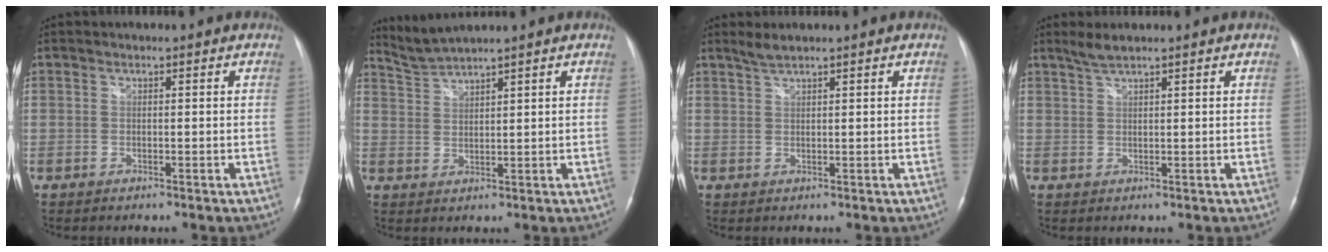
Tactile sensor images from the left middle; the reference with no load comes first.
{"total": 3.8, "force": [3.5, -1.2, 0.3], "torque": [-0.018, -0.003, 0.080]}
{"total": 1.8, "force": [1.6, -0.1, 0.8], "torque": [-0.021, 0.005, 0.037]}
{"total": 2.2, "force": [1.9, -0.1, 1.1], "torque": [-0.030, 0.005, 0.042]}